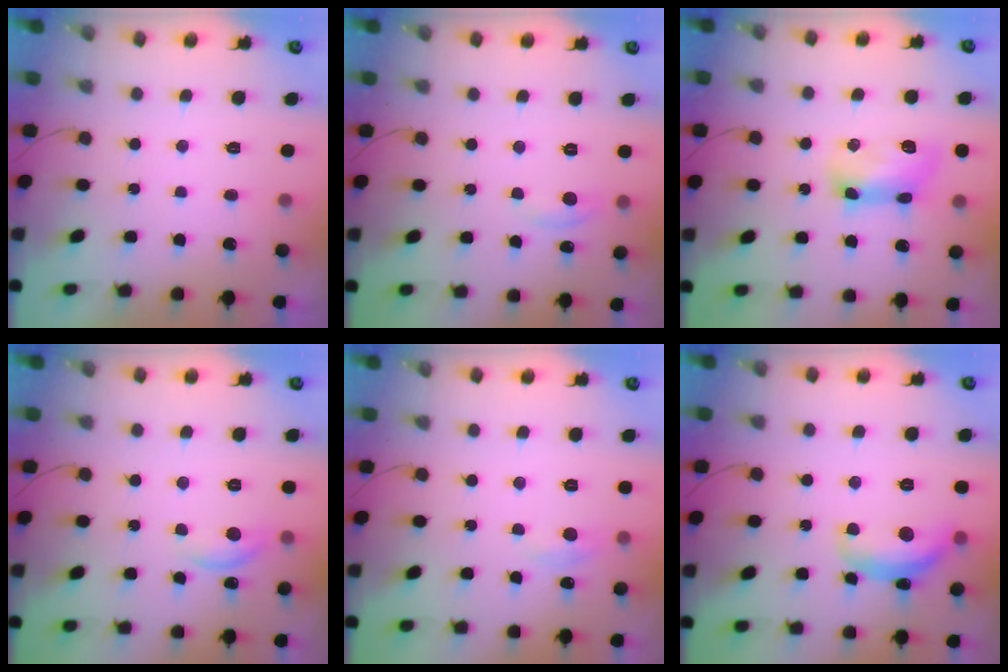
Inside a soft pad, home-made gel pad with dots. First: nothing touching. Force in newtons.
{"total": 3.0, "press": 3.0, "slide": 0.3}
{"total": 10.9, "press": 10.9, "slide": 1.0}
{"total": 9.0, "press": 9.0, "slide": 0.5}
{"total": 3.3, "press": 3.3, "slide": 0.4}
{"total": 13.5, "press": 13.5, "slide": 0.9}